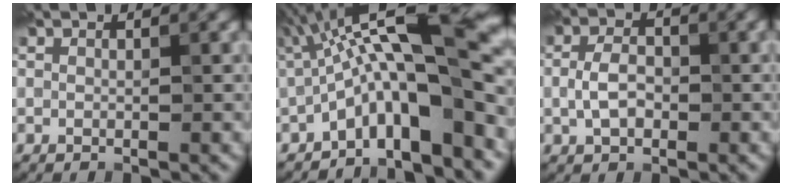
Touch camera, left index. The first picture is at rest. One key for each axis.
{"total": 12.6, "fx": -1.0, "fy": 3.2, "fz": 12.1, "tx": -0.182, "ty": 0.032, "tz": -0.023}
{"total": 3.1, "fx": -0.4, "fy": 2.1, "fz": 2.3, "tx": -0.051, "ty": 0.002, "tz": -0.010}